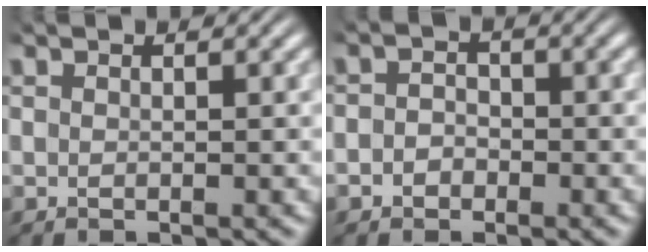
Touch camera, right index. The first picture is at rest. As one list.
[{"total": 2.2, "force": [-1.1, 1.9, 0.4], "torque": [-0.007, -0.003, -0.024]}]